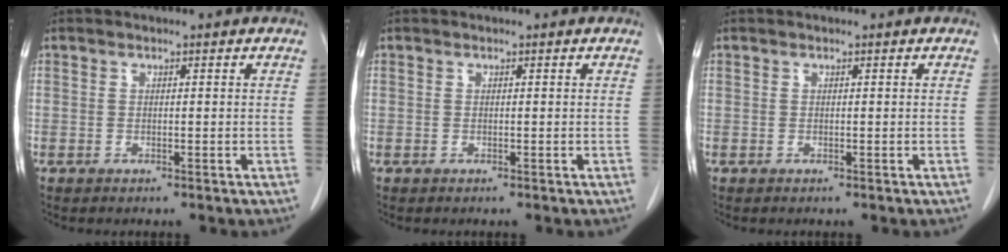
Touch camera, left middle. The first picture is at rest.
{"total": 0.0}
{"total": 0.0}